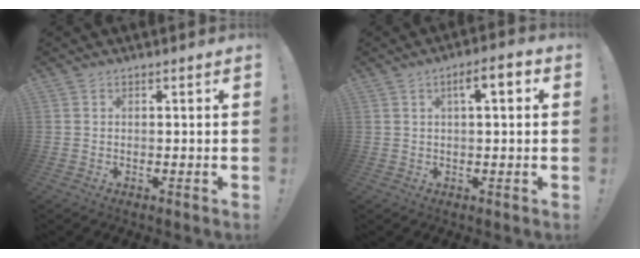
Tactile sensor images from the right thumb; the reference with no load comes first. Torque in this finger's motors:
{"motor_torque": [0.03, 0.13, 0.69, 0.15, 0.17]}